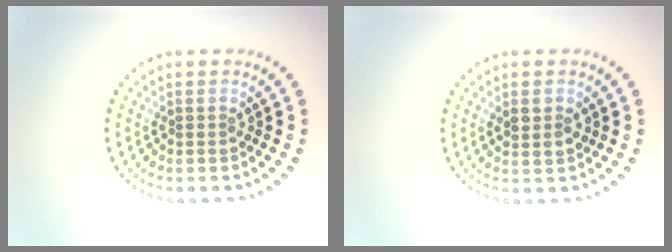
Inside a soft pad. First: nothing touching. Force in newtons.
{"total": 1.5, "press": 1.5, "slide": 0.4}